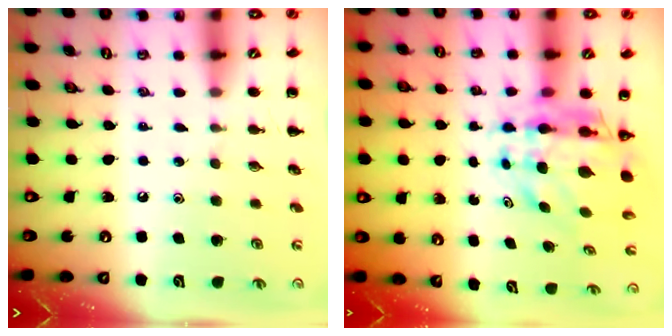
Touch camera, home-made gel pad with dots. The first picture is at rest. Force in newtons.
{"total": 9.2, "press": 8.7, "slide": 3.0}